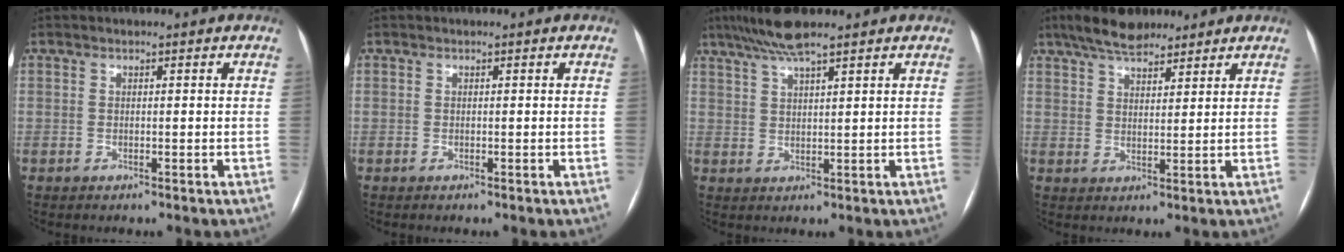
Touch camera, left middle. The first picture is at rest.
{"total": 0.0}
{"total": 6.2, "force": [4.9, 0.1, 3.8], "torque": [-0.074, 0.020, 0.090]}
{"total": 8.2, "force": [6.5, 2.7, 4.1], "torque": [-0.072, 0.020, 0.114]}